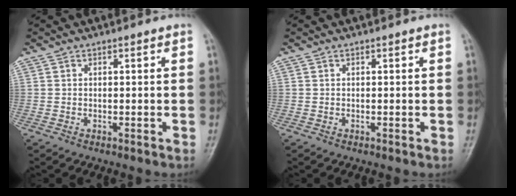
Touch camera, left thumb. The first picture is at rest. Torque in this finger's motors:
{"motor_torque": [0.00, 0.00, -0.01, 0.01, 0.00]}